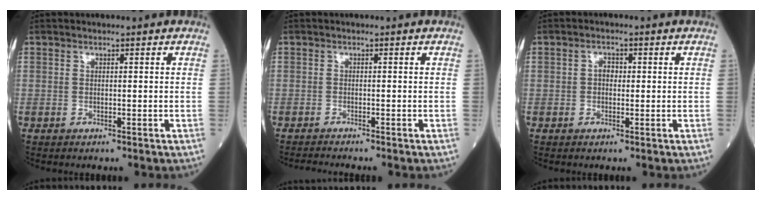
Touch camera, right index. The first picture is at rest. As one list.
[{"total": 2.4, "force": [-2.2, -0.8, 0.6], "torque": [-0.015, -0.008, -0.037]}, {"total": 1.6, "force": [0.0, 1.1, 1.1], "torque": [-0.019, 0.005, -0.002]}]